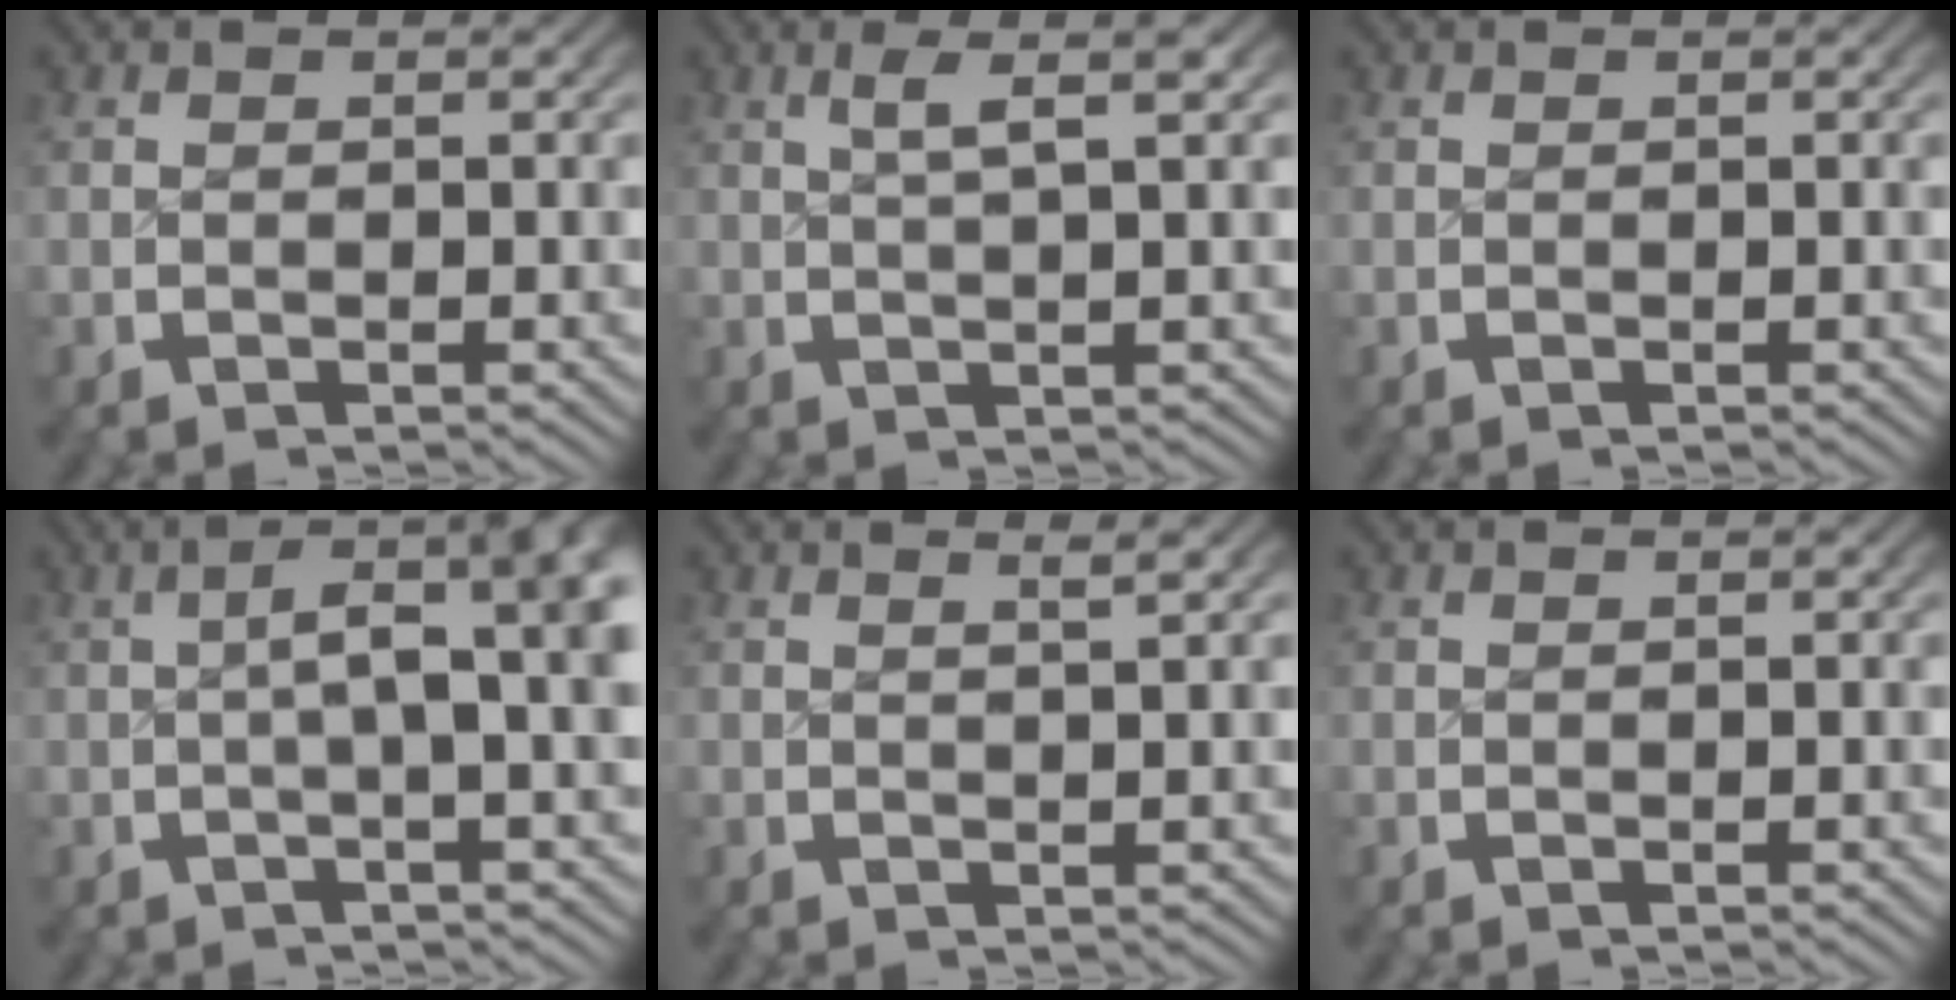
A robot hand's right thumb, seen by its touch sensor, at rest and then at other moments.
{"total": 3.4, "force": [1.5, 0.5, 3.1], "torque": [-0.039, 0.011, 0.028]}
{"total": 0.0}
{"total": 6.9, "force": [1.0, 2.3, 6.4], "torque": [-0.086, 0.011, 0.008]}
{"total": 1.4, "force": [0.9, -0.1, 1.1], "torque": [-0.016, 0.002, 0.017]}
{"total": 0.0}